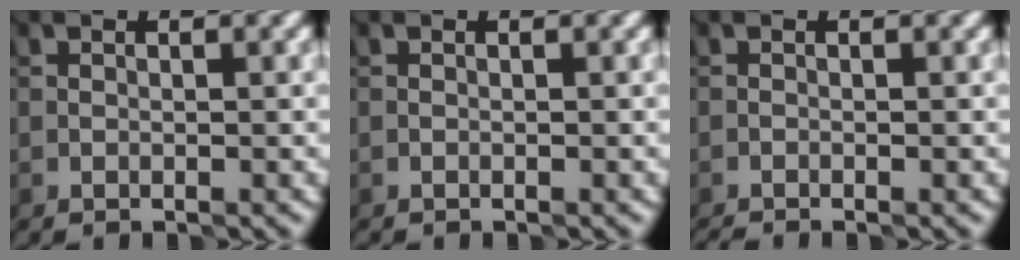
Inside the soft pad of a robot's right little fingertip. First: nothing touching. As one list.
[{"total": 0.0}, {"total": 1.2, "force": [-1.2, 0.0, 0.2], "torque": [-0.010, -0.007, -0.029]}]